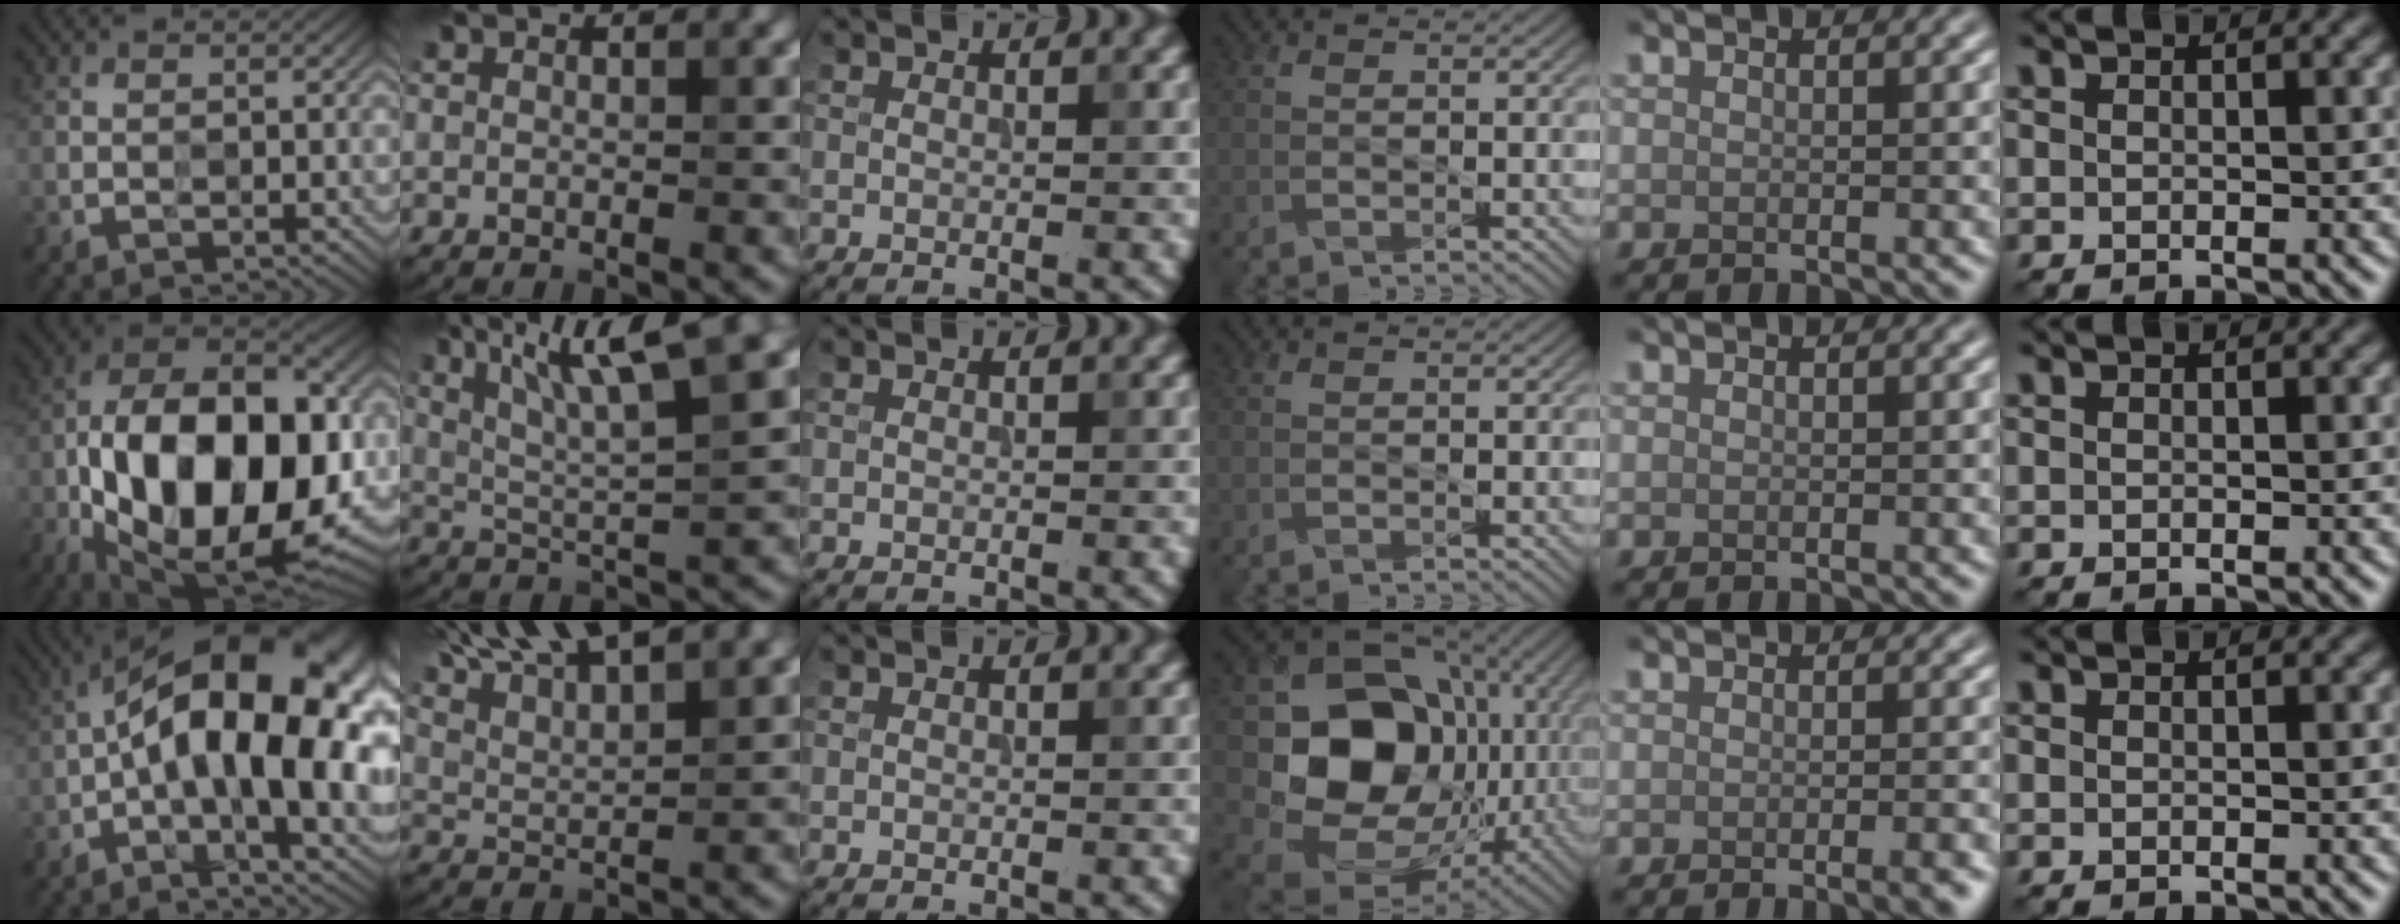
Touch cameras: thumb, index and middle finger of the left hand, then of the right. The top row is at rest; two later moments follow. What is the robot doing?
{"motion": "wipe", "object": "compact mirror"}